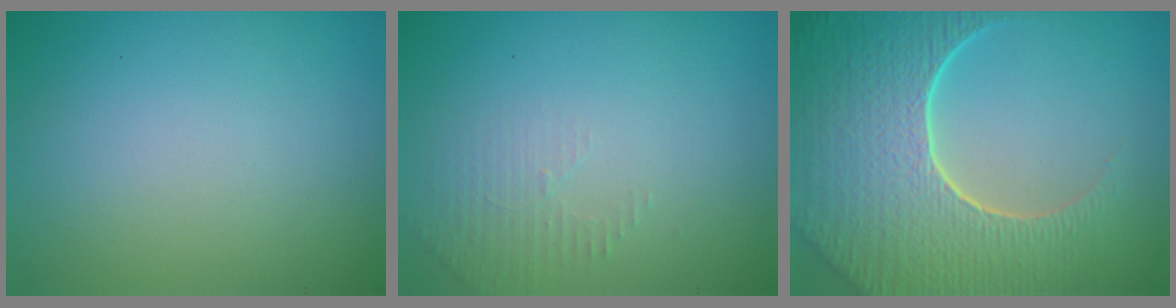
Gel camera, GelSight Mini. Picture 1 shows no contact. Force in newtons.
{"total": 1.5, "press": 1.5, "slide": 0.4}
{"total": 9.3, "press": 6.6, "slide": 6.5}